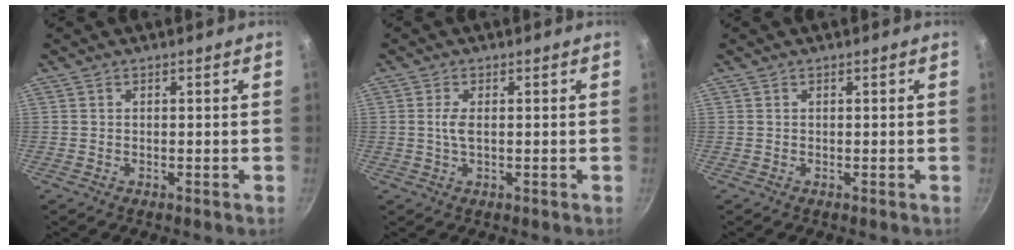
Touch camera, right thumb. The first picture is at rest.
{"total": 2.4, "force": [0.1, 0.9, 2.2], "torque": [-0.053, 0.002, 0.000]}
{"total": 0.0}